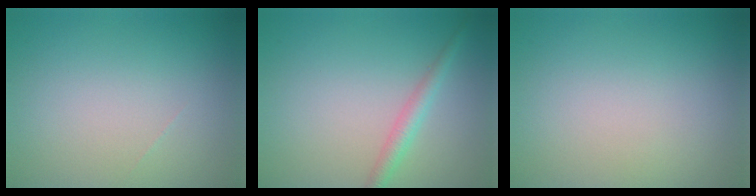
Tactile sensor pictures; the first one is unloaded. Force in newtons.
{"total": 2.0, "press": 2.0, "slide": 0.1}
{"total": 0.0}